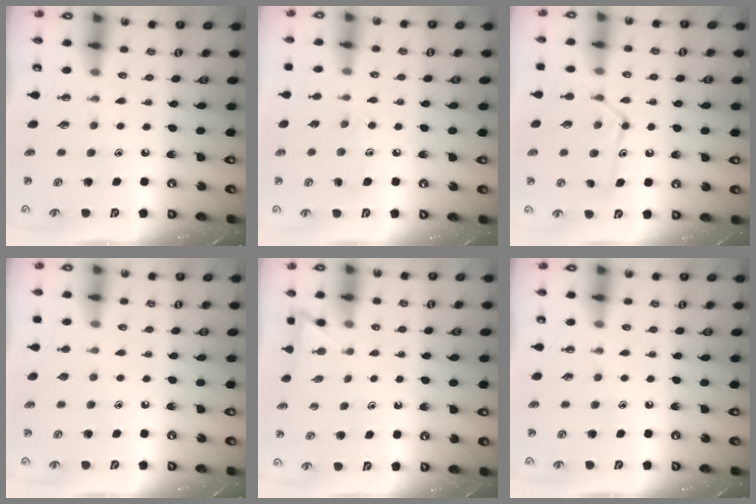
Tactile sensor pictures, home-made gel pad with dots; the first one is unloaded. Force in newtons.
{"total": 7.7, "press": 7.7, "slide": 0.4}
{"total": 13.3, "press": 13.3, "slide": 0.7}
{"total": 0.0}
{"total": 2.5, "press": 2.5, "slide": 0.3}
{"total": 0.0}